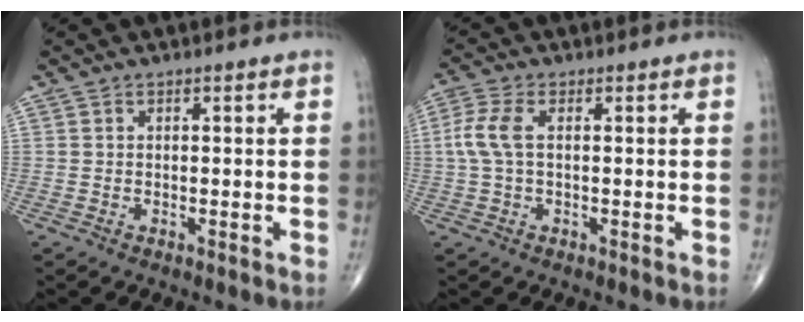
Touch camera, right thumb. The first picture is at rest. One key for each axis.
{"total": 5.4, "fx": 0.6, "fy": 2.7, "fz": 4.7, "tx": -0.132, "ty": 0.013, "tz": 0.007}